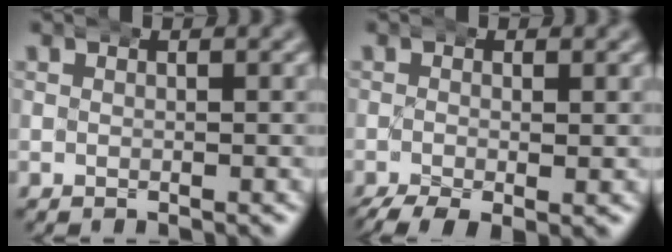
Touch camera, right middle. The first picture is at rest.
{"total": 3.7, "force": [-2.6, 1.2, 2.3], "torque": [-0.045, -0.021, -0.033]}